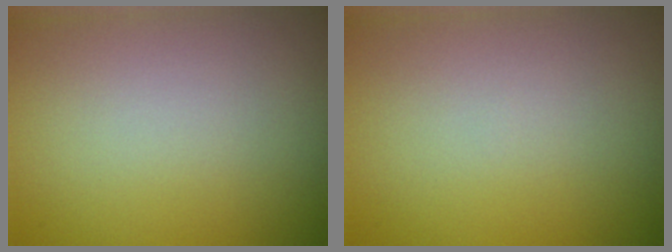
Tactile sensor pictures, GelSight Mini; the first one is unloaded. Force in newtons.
{"total": 0.0}